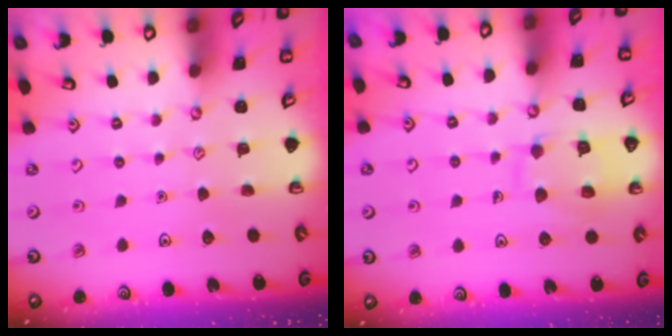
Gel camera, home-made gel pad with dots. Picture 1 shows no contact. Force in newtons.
{"total": 11.6, "press": 11.6, "slide": 1.1}